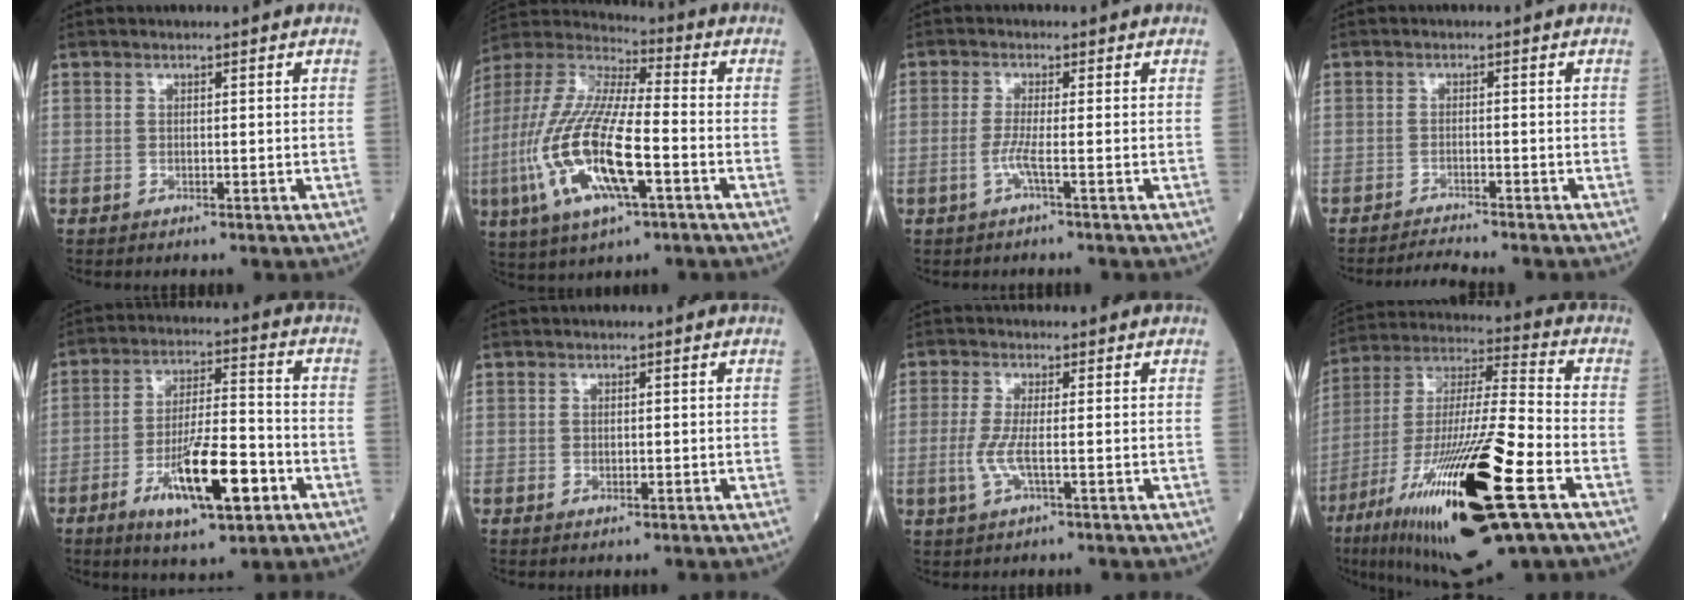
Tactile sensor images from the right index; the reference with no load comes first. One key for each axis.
{"total": 19.3, "fx": -5.4, "fy": 4.5, "fz": 17.9, "tx": -0.395, "ty": -0.019, "tz": -0.099}
{"total": 2.4, "fx": -1.0, "fy": -0.5, "fz": 2.1, "tx": -0.049, "ty": -0.004, "tz": -0.024}
{"total": 3.2, "fx": -3.0, "fy": -0.9, "fz": 0.5, "tx": -0.012, "ty": -0.015, "tz": -0.050}
{"total": 13.4, "fx": -5.6, "fy": 2.8, "fz": 11.9, "tx": -0.209, "ty": -0.009, "tz": -0.091}
{"total": 0.9, "fx": -0.1, "fy": 0.6, "fz": 0.6, "tx": -0.008, "ty": -0.002, "tz": -0.003}
{"total": 4.2, "fx": -0.9, "fy": 0.8, "fz": 4.0, "tx": -0.096, "ty": -0.007, "tz": -0.019}
{"total": 27.6, "fx": -11.9, "fy": 3.9, "fz": 24.6, "tx": -0.459, "ty": -0.050, "tz": -0.204}